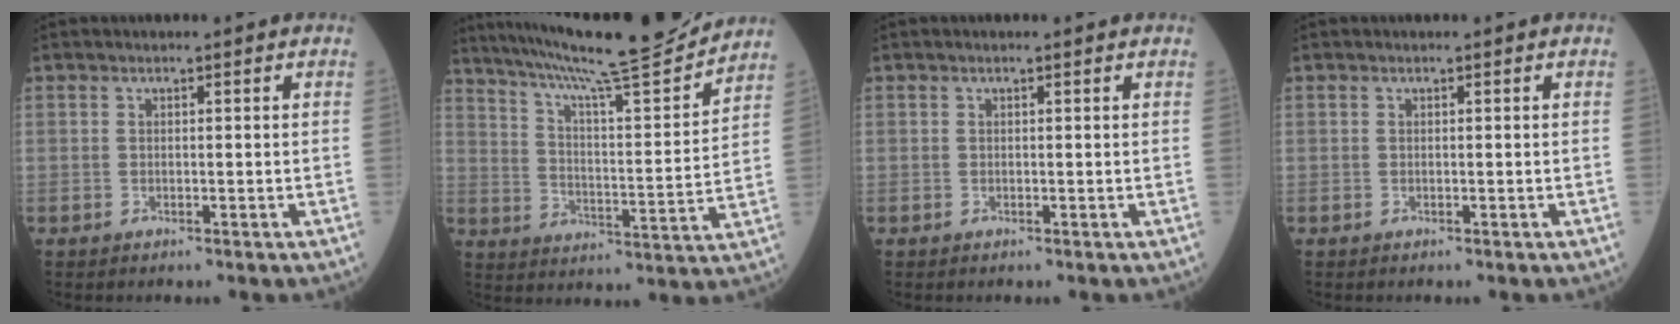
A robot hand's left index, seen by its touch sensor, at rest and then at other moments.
{"total": 19.4, "force": [17.7, -0.4, 8.1], "torque": [-0.141, -0.022, 0.268]}
{"total": 0.0}
{"total": 0.0}